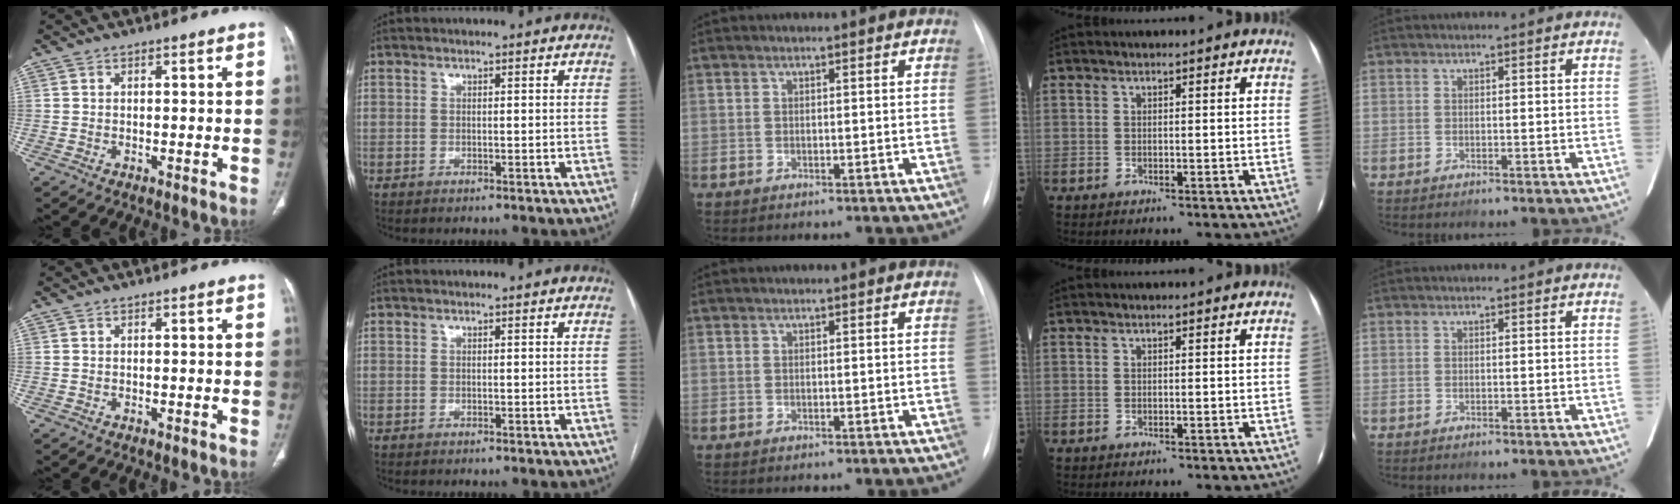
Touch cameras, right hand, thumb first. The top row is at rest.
{}